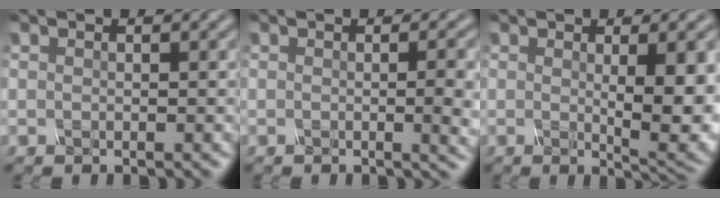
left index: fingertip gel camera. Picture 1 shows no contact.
{"total": 3.9, "force": [-0.2, 1.2, 3.7], "torque": [-0.035, -0.001, -0.001]}
{"total": 6.5, "force": [0.2, 1.5, 6.3], "torque": [-0.083, -0.008, 0.009]}